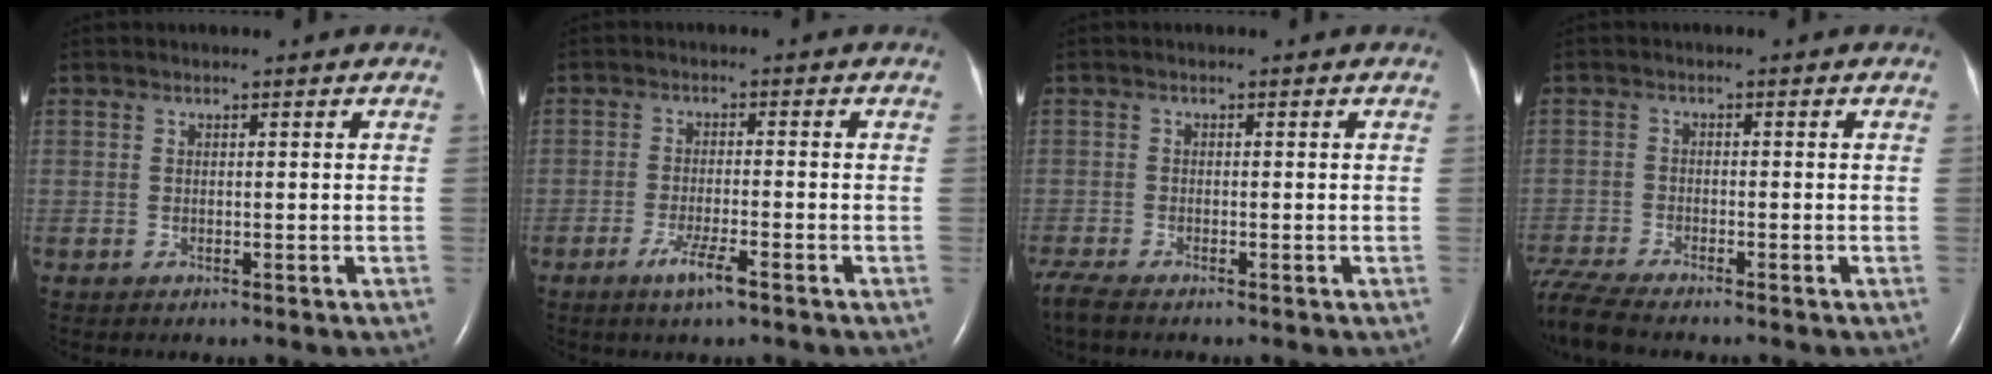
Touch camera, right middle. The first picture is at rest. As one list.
[{"total": 4.2, "force": [-2.6, 0.2, 3.3], "torque": [-0.070, -0.008, -0.048]}, {"total": 3.1, "force": [-2.6, 0.3, 1.6], "torque": [-0.038, -0.010, -0.050]}, {"total": 7.0, "force": [-6.4, 0.3, 2.9], "torque": [-0.064, -0.018, -0.121]}]